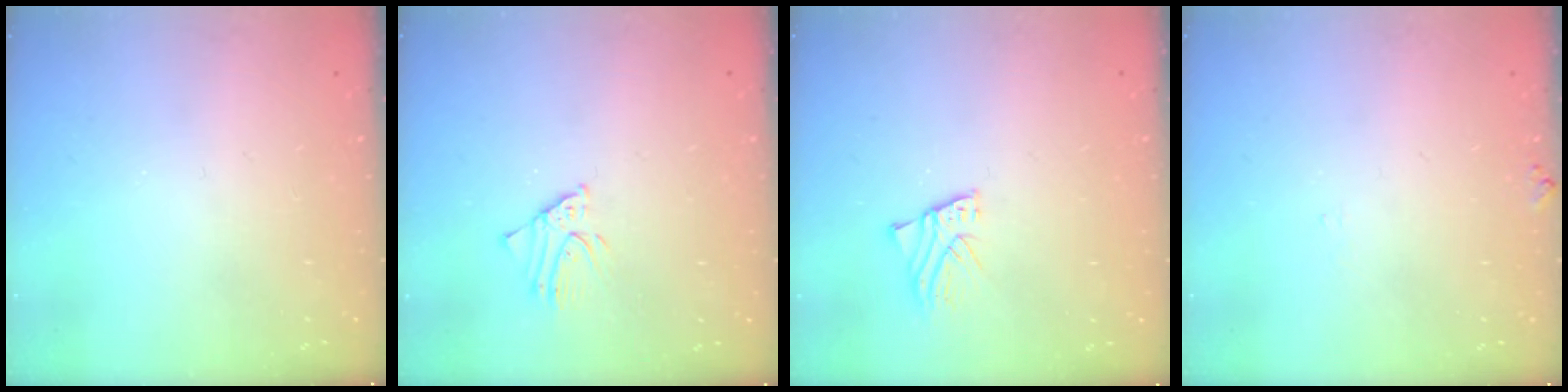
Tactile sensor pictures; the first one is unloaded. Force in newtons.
{"total": 1.5, "press": 1.5, "slide": 0.1}
{"total": 1.5, "press": 1.5, "slide": 0.2}
{"total": 3.9, "press": 3.9, "slide": 0.4}